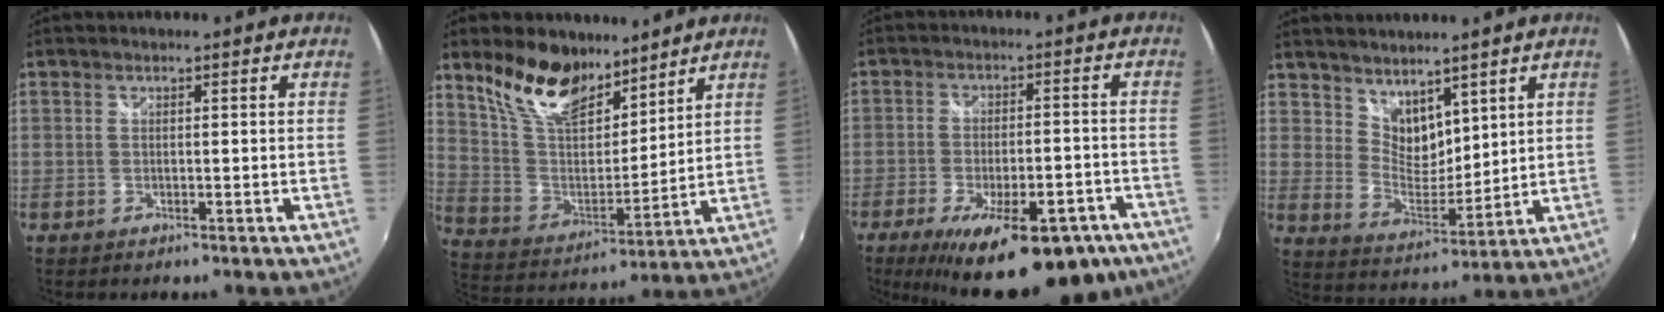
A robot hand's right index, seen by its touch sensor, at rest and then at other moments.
{"total": 15.7, "force": [11.3, 7.2, 8.2], "torque": [-0.172, 0.011, 0.220]}
{"total": 21.9, "force": [-15.0, 7.7, 13.9], "torque": [-0.233, -0.037, -0.203]}
{"total": 8.1, "force": [6.1, 4.3, 3.0], "torque": [-0.043, -0.001, 0.123]}